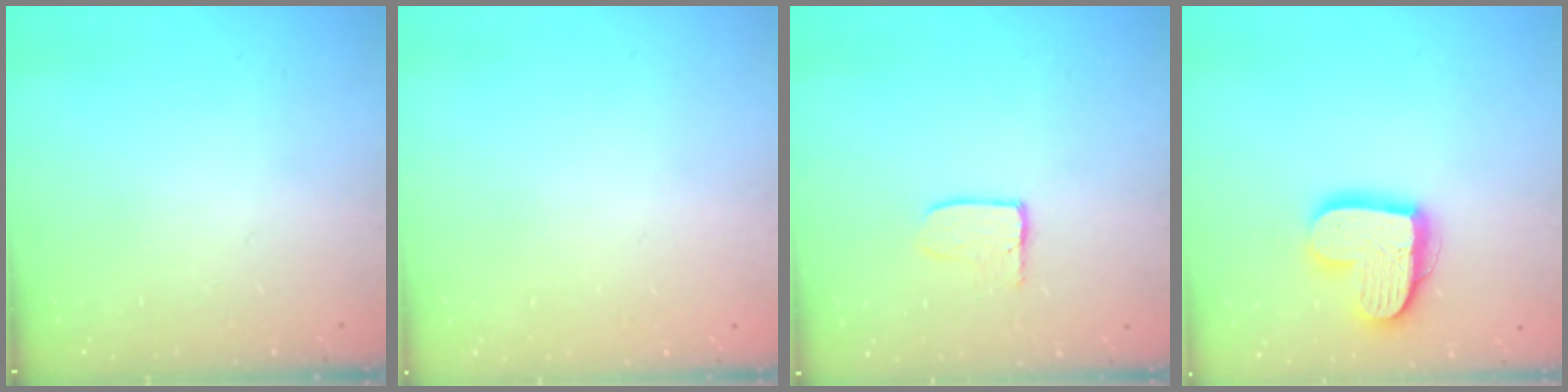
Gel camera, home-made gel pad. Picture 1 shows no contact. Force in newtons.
{"total": 0.0}
{"total": 3.4, "press": 3.4, "slide": 0.3}
{"total": 16.1, "press": 16.1, "slide": 1.3}